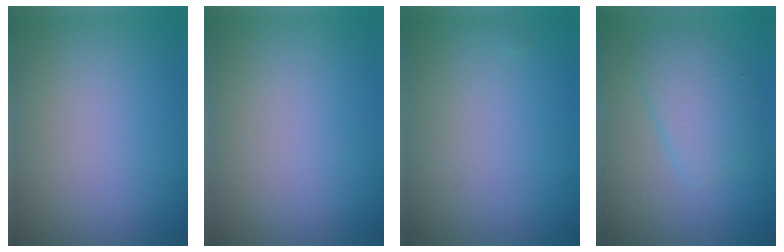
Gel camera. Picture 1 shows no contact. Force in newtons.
{"total": 0.0}
{"total": 0.0}
{"total": 3.7, "press": 3.7, "slide": 0.1}